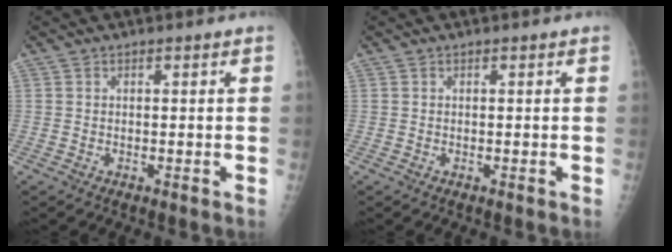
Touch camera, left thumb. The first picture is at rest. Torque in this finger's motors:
{"motor_torque": [0.02, 0.02, -0.03, -0.06, 0.00]}